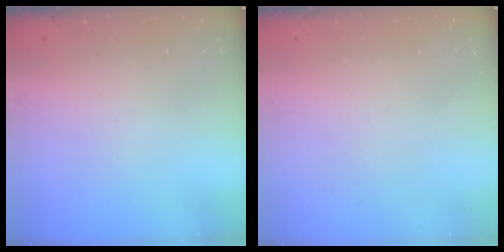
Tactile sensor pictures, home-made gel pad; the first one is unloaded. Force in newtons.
{"total": 0.0}